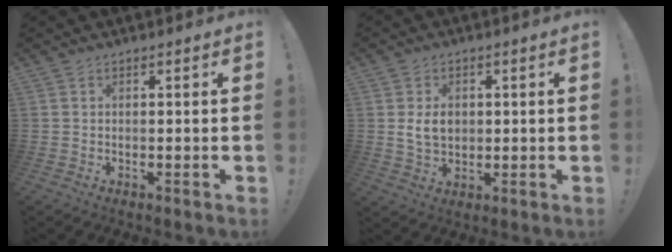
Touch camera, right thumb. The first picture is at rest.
{"total": 6.7, "force": [0.8, 5.2, 4.0], "torque": [-0.059, 0.000, 0.014]}